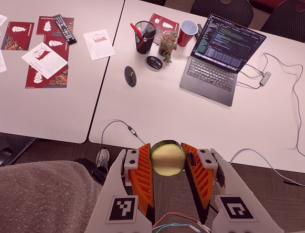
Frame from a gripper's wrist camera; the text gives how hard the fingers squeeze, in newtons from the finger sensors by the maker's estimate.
{"total": 11.7, "left": 11.7, "right": 11.8}